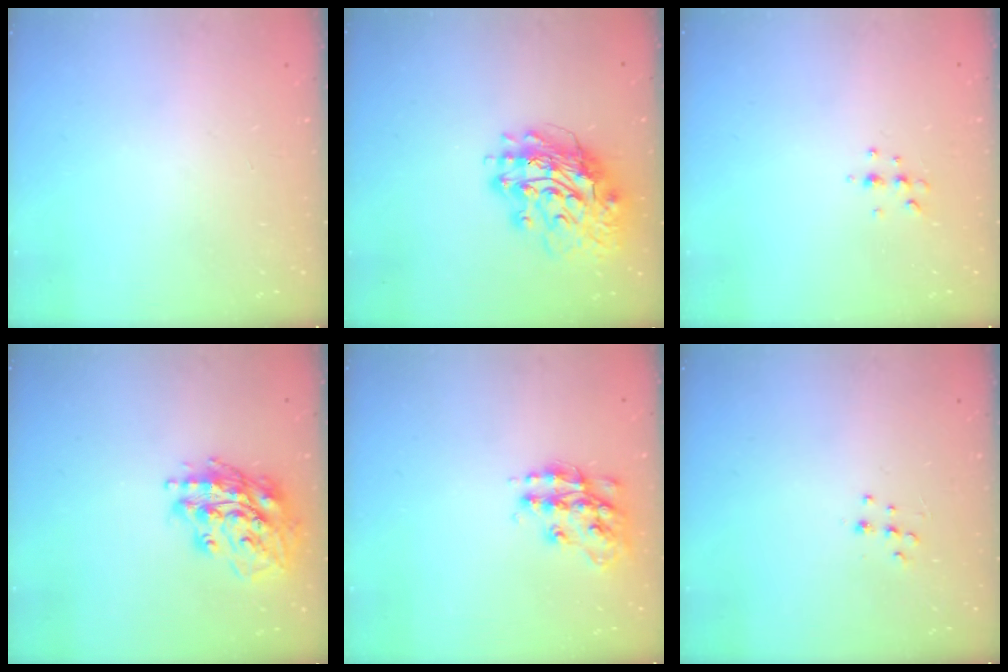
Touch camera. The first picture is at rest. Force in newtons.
{"total": 16.2, "press": 16.1, "slide": 2.1}
{"total": 4.5, "press": 4.4, "slide": 0.8}
{"total": 17.6, "press": 17.4, "slide": 2.6}
{"total": 14.2, "press": 14.2, "slide": 0.9}
{"total": 5.3, "press": 5.2, "slide": 0.7}